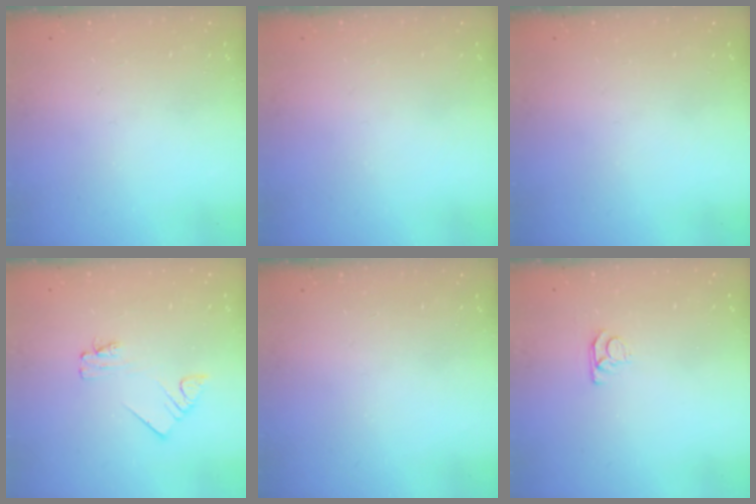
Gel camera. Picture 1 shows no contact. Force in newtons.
{"total": 0.0}
{"total": 0.0}
{"total": 1.9, "press": 1.9, "slide": 0.1}
{"total": 0.0}
{"total": 4.6, "press": 4.6, "slide": 0.3}